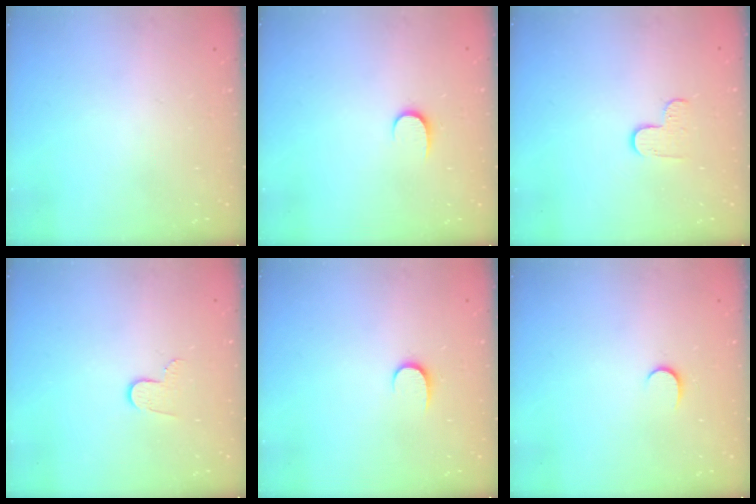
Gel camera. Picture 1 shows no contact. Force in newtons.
{"total": 5.7, "press": 5.7, "slide": 0.7}
{"total": 3.7, "press": 3.7, "slide": 0.4}
{"total": 5.5, "press": 5.5, "slide": 0.5}
{"total": 5.7, "press": 5.7, "slide": 0.7}
{"total": 4.9, "press": 4.9, "slide": 0.6}